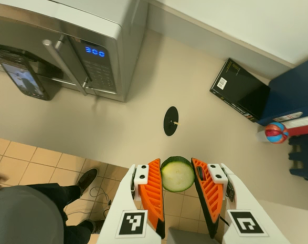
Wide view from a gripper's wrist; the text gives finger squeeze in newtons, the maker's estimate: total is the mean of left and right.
{"total": 8.9, "left": 9.1, "right": 8.8}